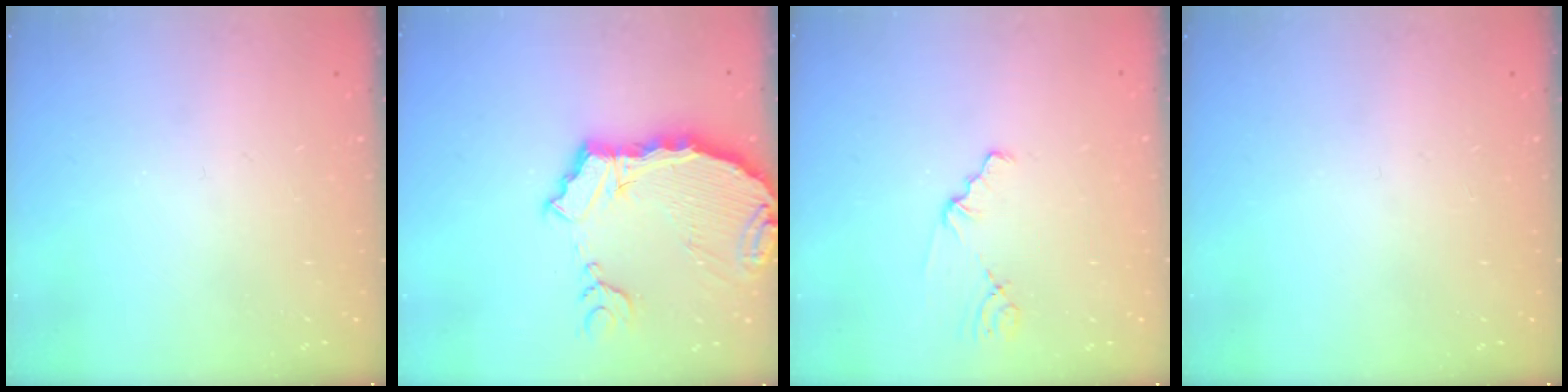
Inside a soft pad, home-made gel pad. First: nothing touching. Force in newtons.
{"total": 10.4, "press": 10.3, "slide": 1.1}
{"total": 1.3, "press": 1.3, "slide": 0.3}
{"total": 0.0}